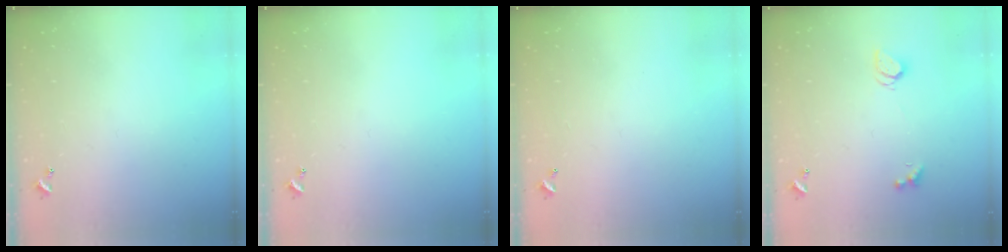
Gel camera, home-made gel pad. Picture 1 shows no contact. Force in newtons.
{"total": 0.0}
{"total": 2.8, "press": 2.8, "slide": 0.1}
{"total": 1.7, "press": 1.7, "slide": 0.4}